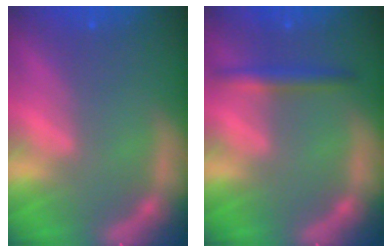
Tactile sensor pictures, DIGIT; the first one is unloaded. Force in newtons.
{"total": 2.4}